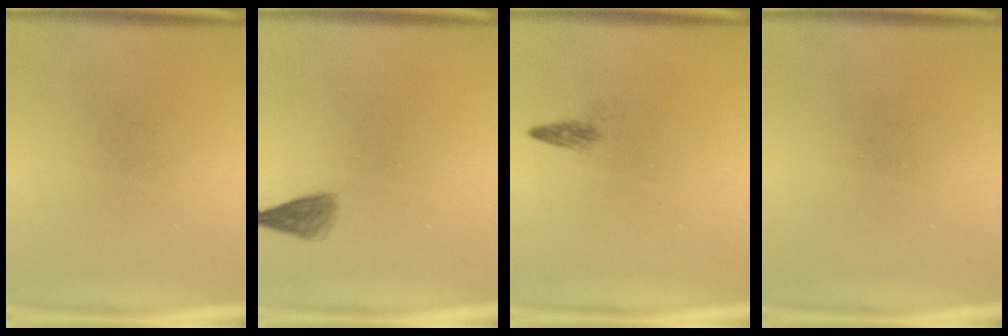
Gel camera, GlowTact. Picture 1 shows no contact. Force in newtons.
{"total": 2.0}
{"total": 1.1}
{"total": 0.0}